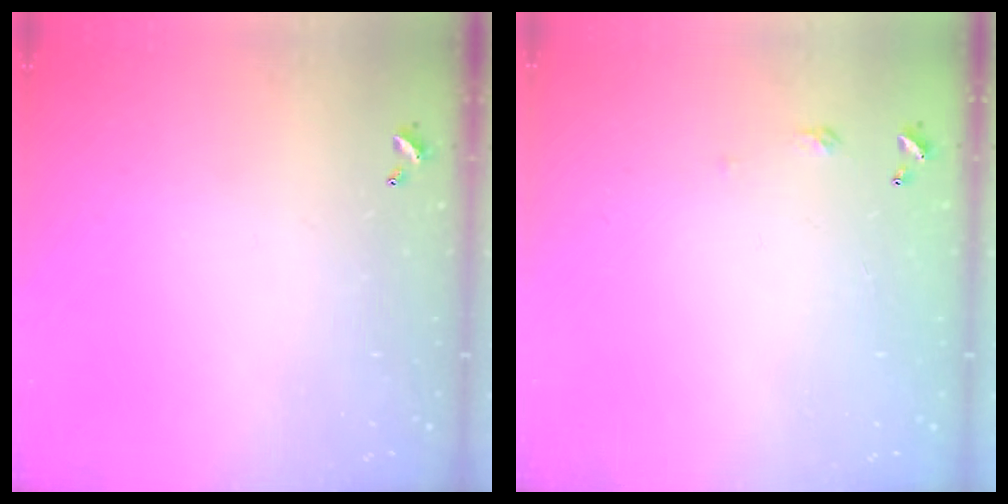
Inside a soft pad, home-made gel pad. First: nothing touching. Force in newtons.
{"total": 2.7, "press": 2.6, "slide": 0.4}